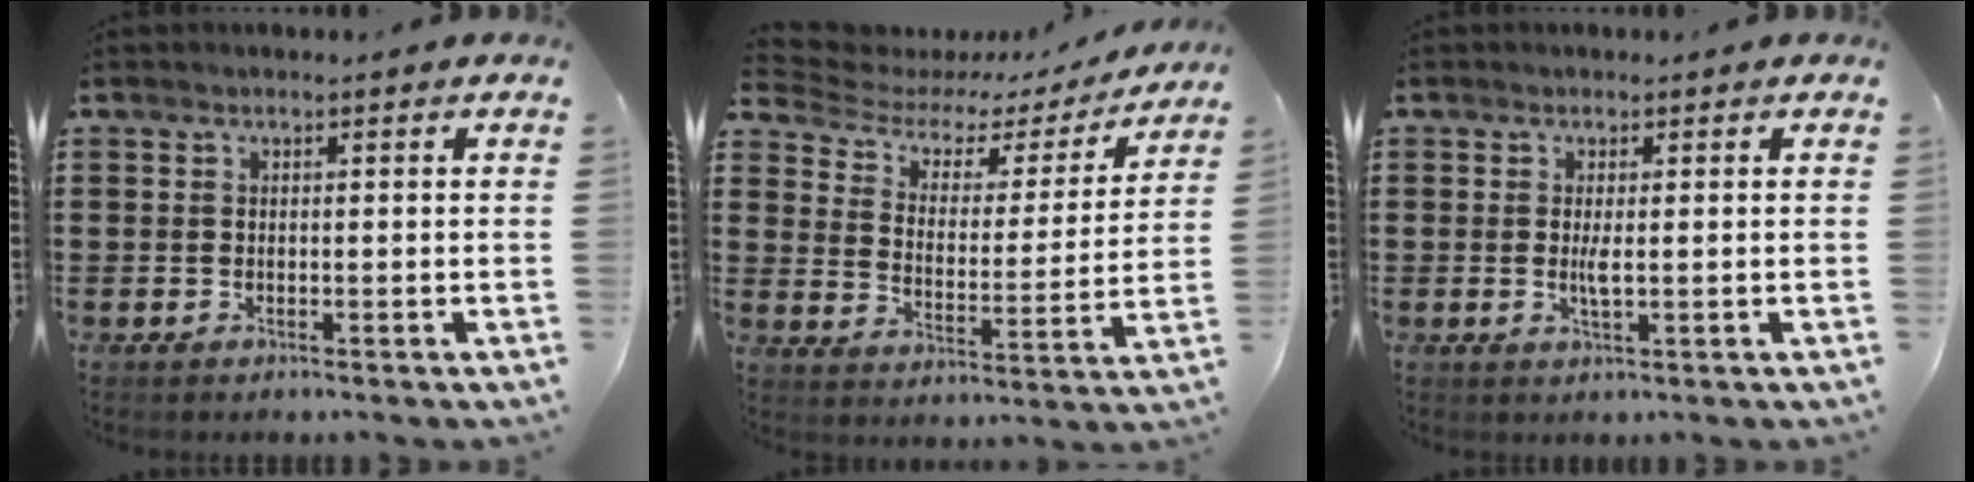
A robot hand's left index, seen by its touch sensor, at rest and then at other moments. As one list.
[{"total": 5.1, "force": [4.0, 2.6, 1.8], "torque": [-0.055, -0.027, 0.061]}, {"total": 2.0, "force": [0.0, 0.4, 1.9], "torque": [-0.044, -0.006, -0.003]}]